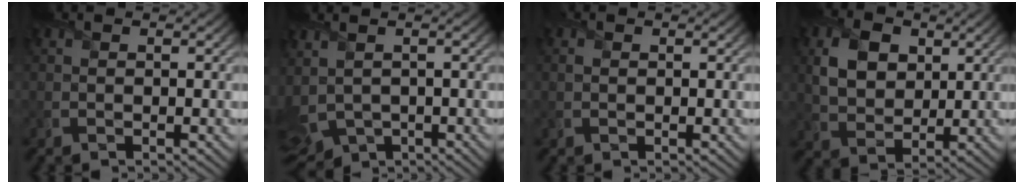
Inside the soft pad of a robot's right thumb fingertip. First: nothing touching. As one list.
[{"total": 6.2, "force": [-1.0, 3.6, 4.9], "torque": [-0.137, -0.022, -0.003]}, {"total": 0.6, "force": [0.3, 0.5, 0.3], "torque": [-0.010, -0.001, 0.004]}, {"total": 7.2, "force": [2.4, 5.1, 4.4], "torque": [-0.108, 0.001, 0.042]}]